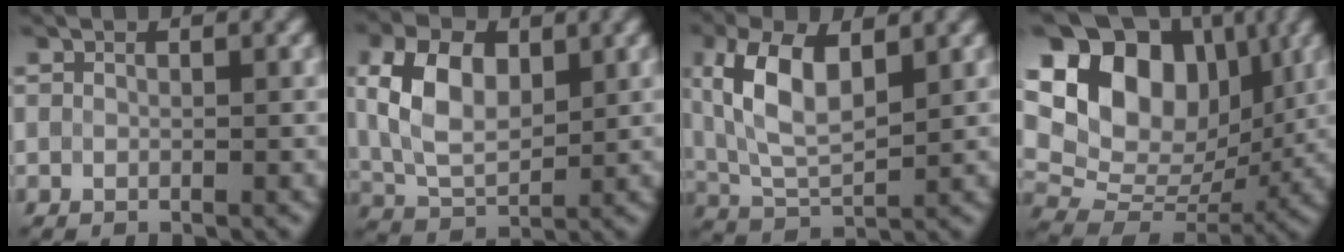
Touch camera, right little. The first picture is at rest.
{"total": 6.7, "force": [2.0, 4.1, 4.9], "torque": [-0.109, 0.014, 0.040]}
{"total": 7.2, "force": [2.5, 3.3, 5.9], "torque": [-0.128, 0.015, 0.051]}
{"total": 15.5, "force": [5.9, 10.8, 9.3], "torque": [-0.167, 0.052, 0.106]}